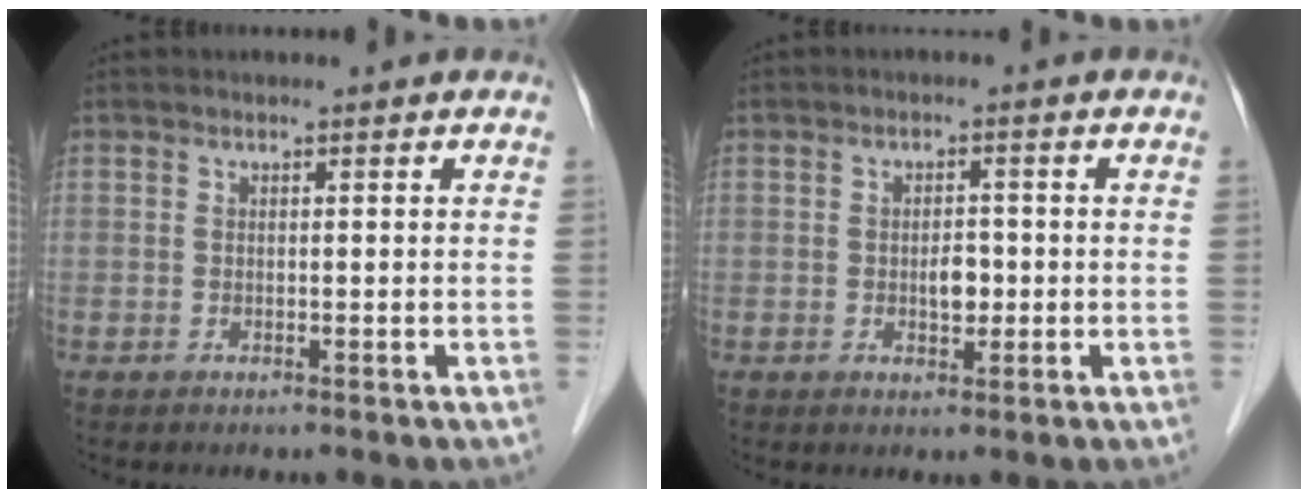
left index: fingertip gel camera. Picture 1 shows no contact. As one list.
[{"total": 2.8, "force": [-0.5, 1.5, 2.2], "torque": [-0.034, 0.003, -0.004]}]